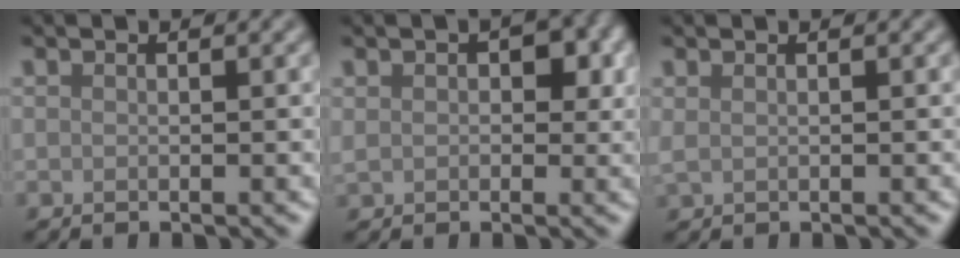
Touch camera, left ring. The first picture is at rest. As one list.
[{"total": 3.2, "force": [0.5, 2.2, 2.3], "torque": [-0.043, 0.002, 0.012]}, {"total": 0.6, "force": [0.4, 0.2, 0.3], "torque": [-0.013, -0.003, 0.008]}]